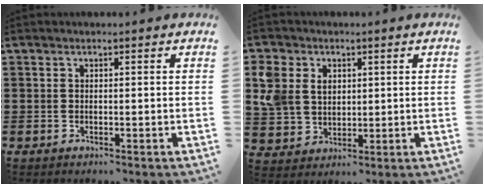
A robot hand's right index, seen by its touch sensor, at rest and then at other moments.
{"total": 6.8, "force": [2.1, 5.8, 3.0], "torque": [-0.099, 0.015, 0.037]}